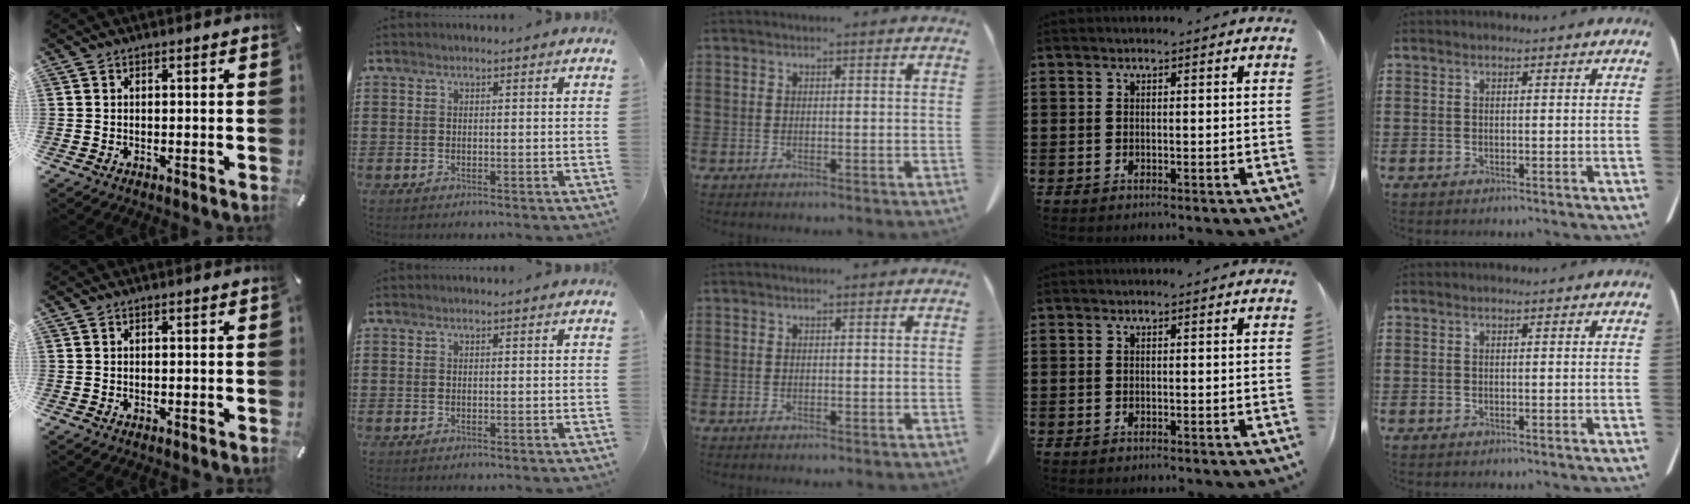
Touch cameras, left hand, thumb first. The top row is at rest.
{}